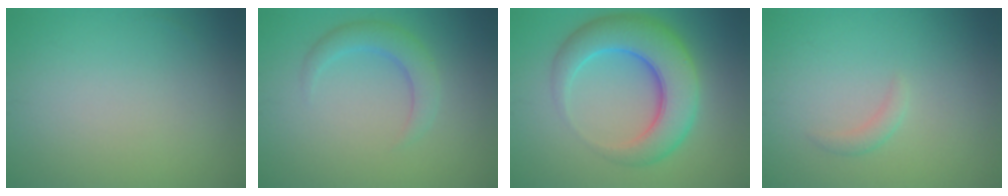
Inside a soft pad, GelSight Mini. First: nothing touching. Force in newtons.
{"total": 2.8, "press": 2.8, "slide": 0.2}
{"total": 8.1, "press": 8.1, "slide": 0.2}
{"total": 1.0, "press": 1.0, "slide": 0.0}